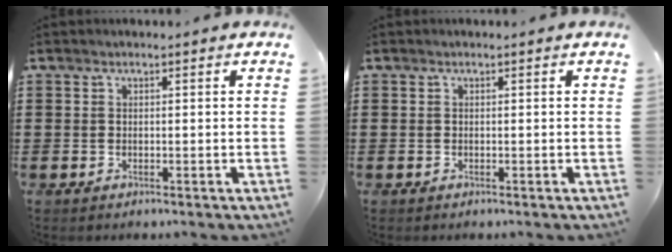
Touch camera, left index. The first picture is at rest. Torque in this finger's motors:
{"motor_torque": [0.00, 0.00, 0.00, -0.01]}